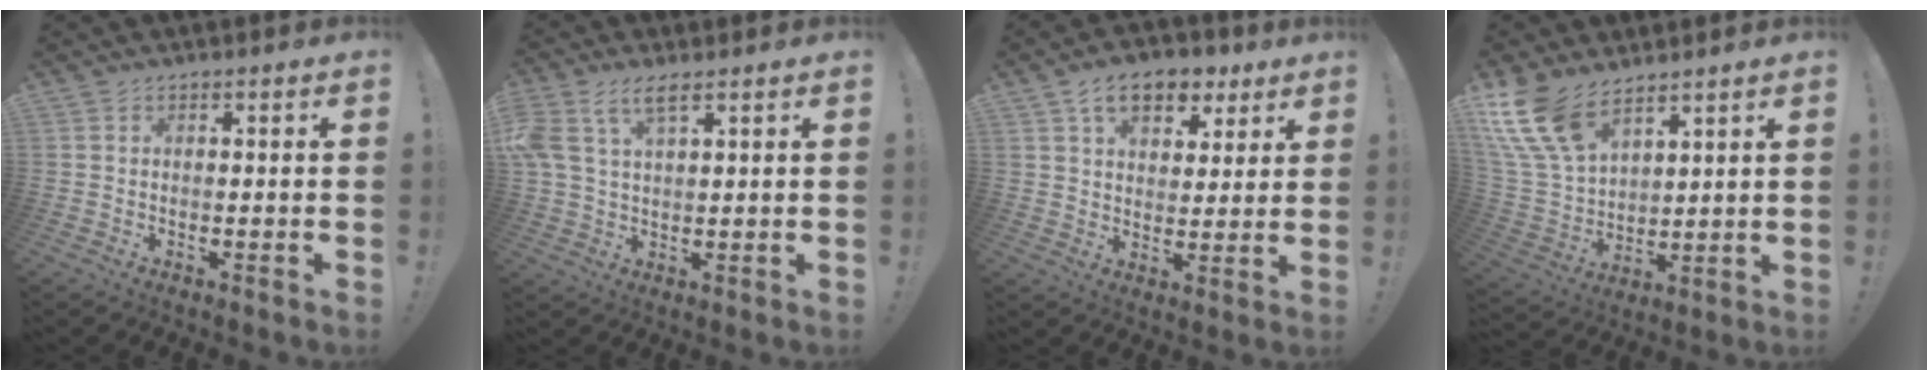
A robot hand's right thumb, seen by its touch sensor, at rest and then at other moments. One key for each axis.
{"total": 7.4, "fx": 4.1, "fy": 3.4, "fz": 5.1, "tx": -0.111, "ty": -0.004, "tz": 0.080}
{"total": 11.6, "fx": 6.3, "fy": 7.3, "fz": 6.5, "tx": -0.095, "ty": -0.022, "tz": 0.116}
{"total": 14.9, "fx": 10.2, "fy": 7.5, "fz": 7.8, "tx": -0.176, "ty": -0.063, "tz": 0.194}